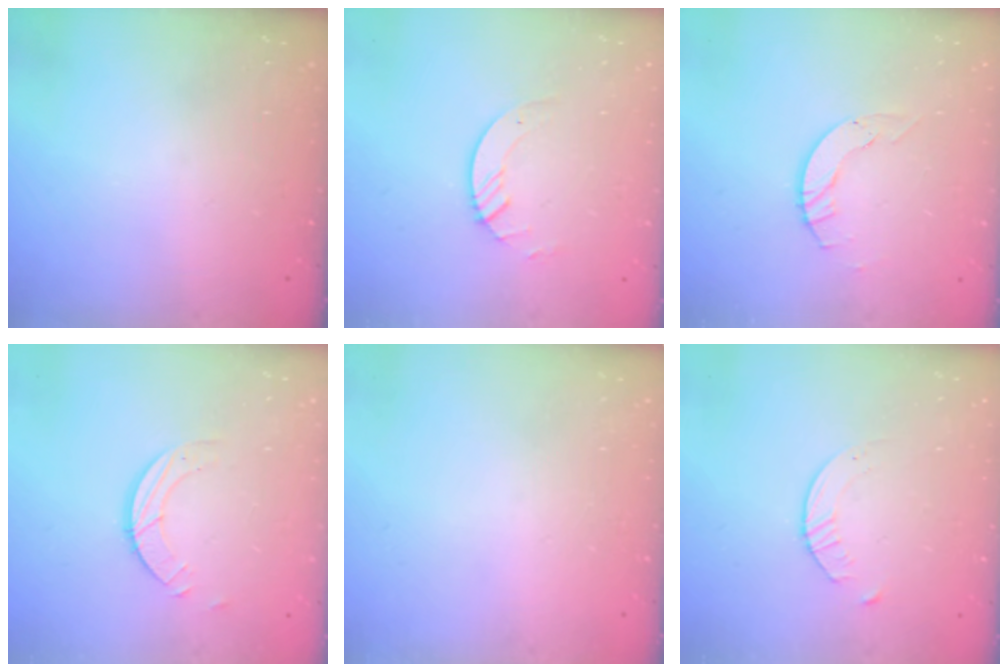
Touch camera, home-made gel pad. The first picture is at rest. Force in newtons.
{"total": 3.6, "press": 3.6, "slide": 0.4}
{"total": 4.5, "press": 4.5, "slide": 0.5}
{"total": 4.0, "press": 4.0, "slide": 0.4}
{"total": 0.0}
{"total": 2.8, "press": 2.7, "slide": 0.3}